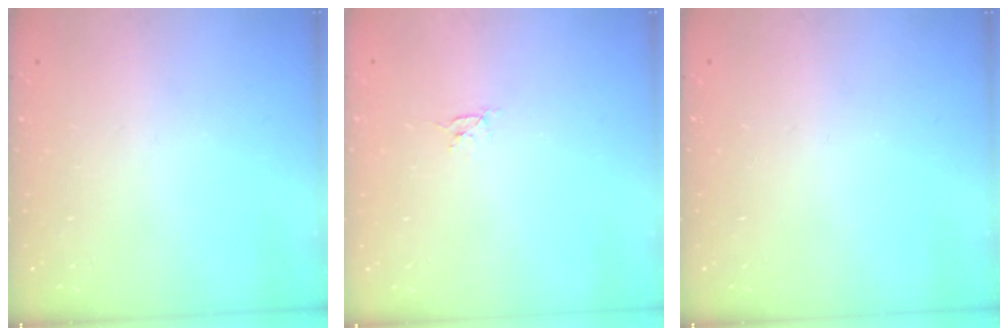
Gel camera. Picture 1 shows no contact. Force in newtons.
{"total": 2.8, "press": 2.8, "slide": 0.4}
{"total": 0.0}